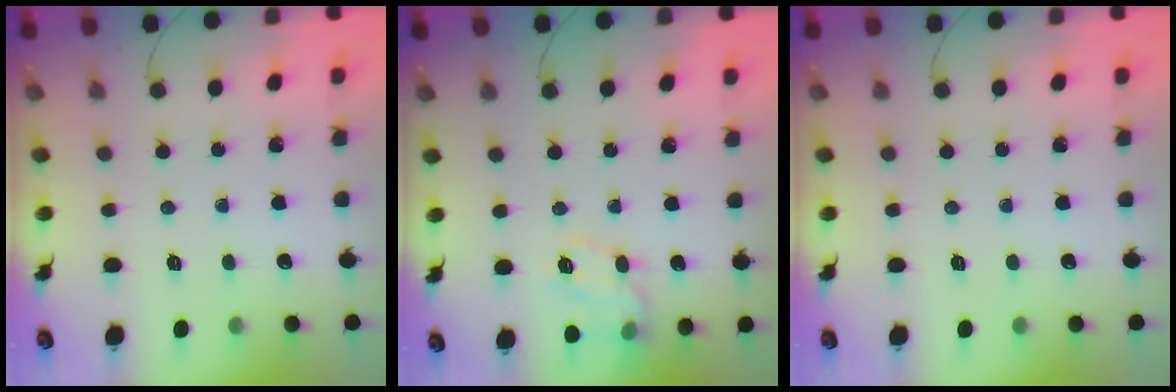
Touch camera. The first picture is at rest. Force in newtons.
{"total": 12.0, "press": 12.0, "slide": 0.3}
{"total": 0.0}